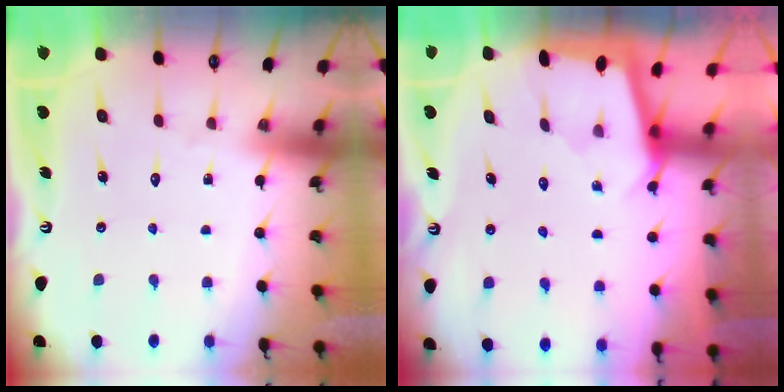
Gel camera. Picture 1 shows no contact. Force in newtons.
{"total": 1.7, "press": 1.7, "slide": 0.1}